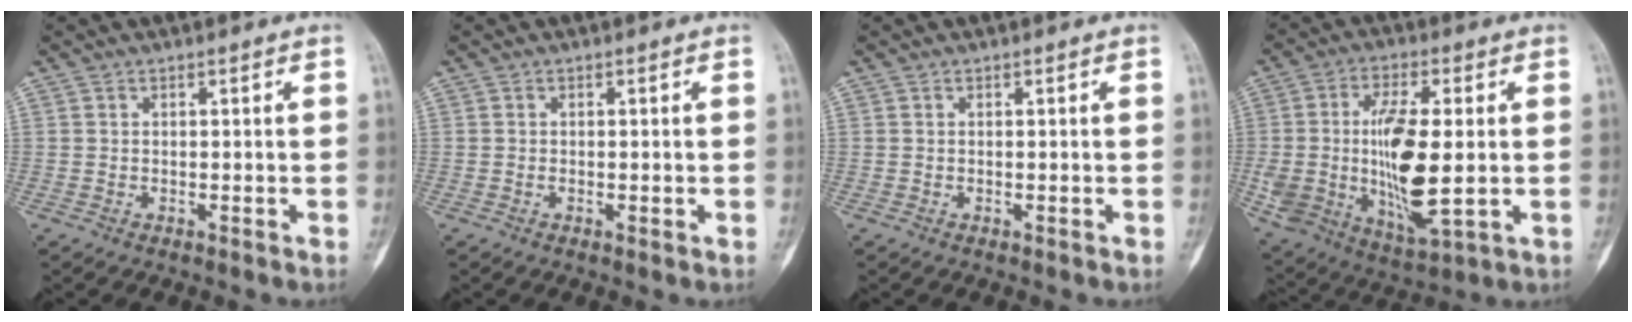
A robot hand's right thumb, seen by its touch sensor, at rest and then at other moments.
{"total": 0.6, "force": [-0.1, 0.2, 0.6], "torque": [-0.007, 0.000, -0.002]}
{"total": 0.0}
{"total": 18.7, "force": [-0.1, 7.6, 17.1], "torque": [-0.335, -0.009, 0.008]}